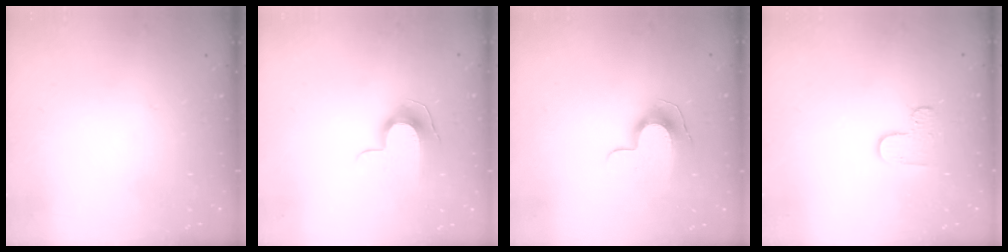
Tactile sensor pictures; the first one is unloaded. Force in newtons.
{"total": 9.0, "press": 9.0, "slide": 0.5}
{"total": 9.6, "press": 9.6, "slide": 0.3}
{"total": 5.8, "press": 5.8, "slide": 0.6}